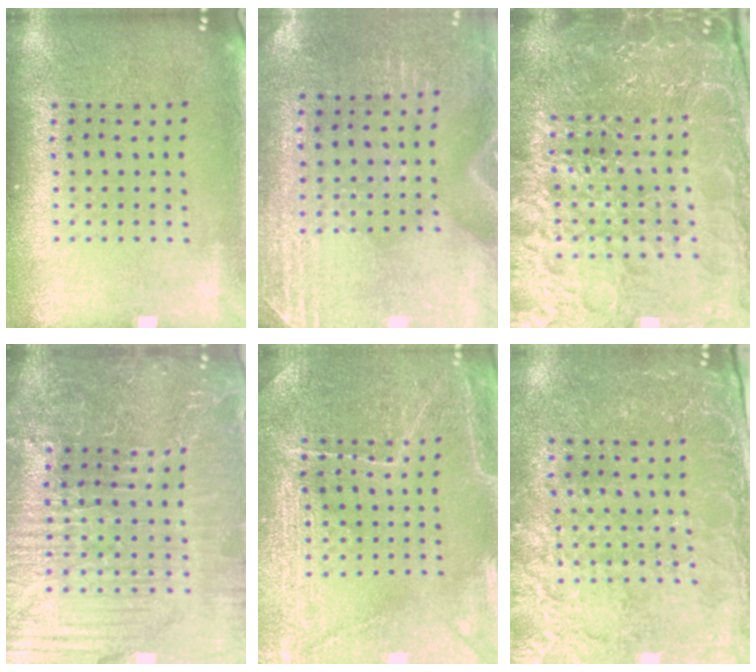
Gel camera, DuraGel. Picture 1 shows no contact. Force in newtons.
{"total": 2.9, "press": 2.6, "slide": 1.1}
{"total": 6.0, "press": 5.4, "slide": 2.6}
{"total": 6.0, "press": 5.5, "slide": 2.5}
{"total": 3.4, "press": 3.3, "slide": 0.5}
{"total": 2.9, "press": 2.8, "slide": 0.8}